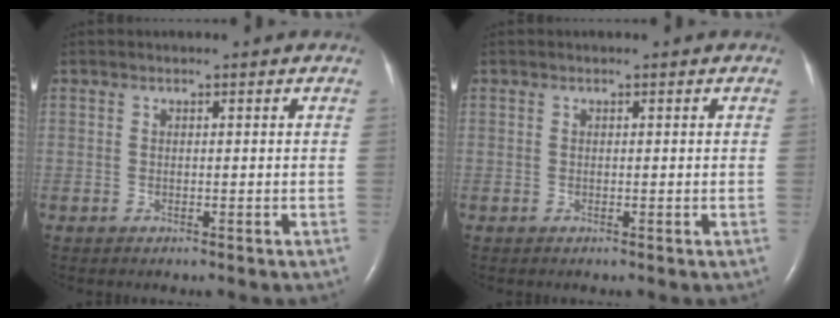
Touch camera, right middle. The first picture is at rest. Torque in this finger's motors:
{"motor_torque": [0.00, 0.00, 0.00, 0.01]}